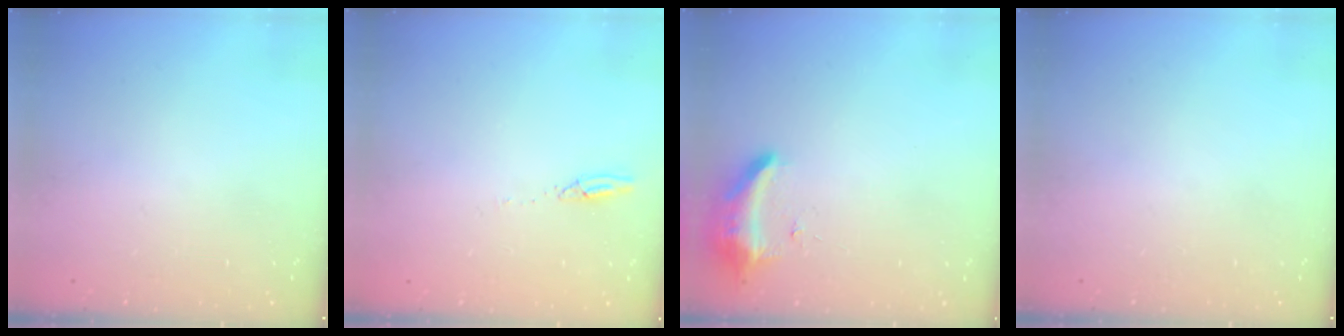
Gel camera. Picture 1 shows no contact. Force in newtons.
{"total": 2.7, "press": 2.7, "slide": 0.2}
{"total": 8.9, "press": 8.8, "slide": 1.6}
{"total": 0.0}